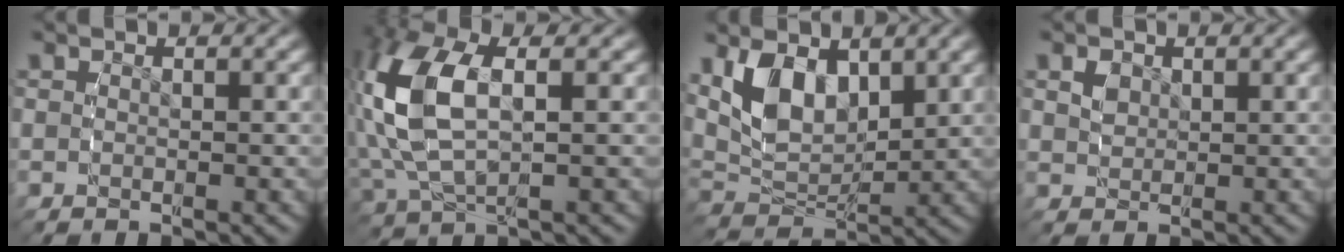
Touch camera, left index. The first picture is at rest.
{"total": 8.0, "force": [1.0, 4.5, 6.6], "torque": [-0.187, -0.018, 0.038]}
{"total": 7.3, "force": [2.0, 5.0, 5.0], "torque": [-0.114, -0.018, 0.044]}
{"total": 1.1, "force": [0.6, 0.7, 0.6], "torque": [-0.008, -0.005, 0.022]}